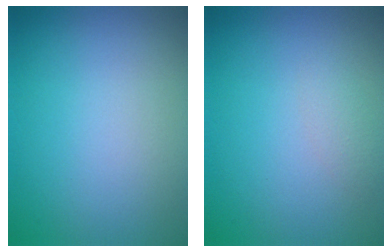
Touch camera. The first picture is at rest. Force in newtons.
{"total": 1.0, "press": 1.0, "slide": 0.0}